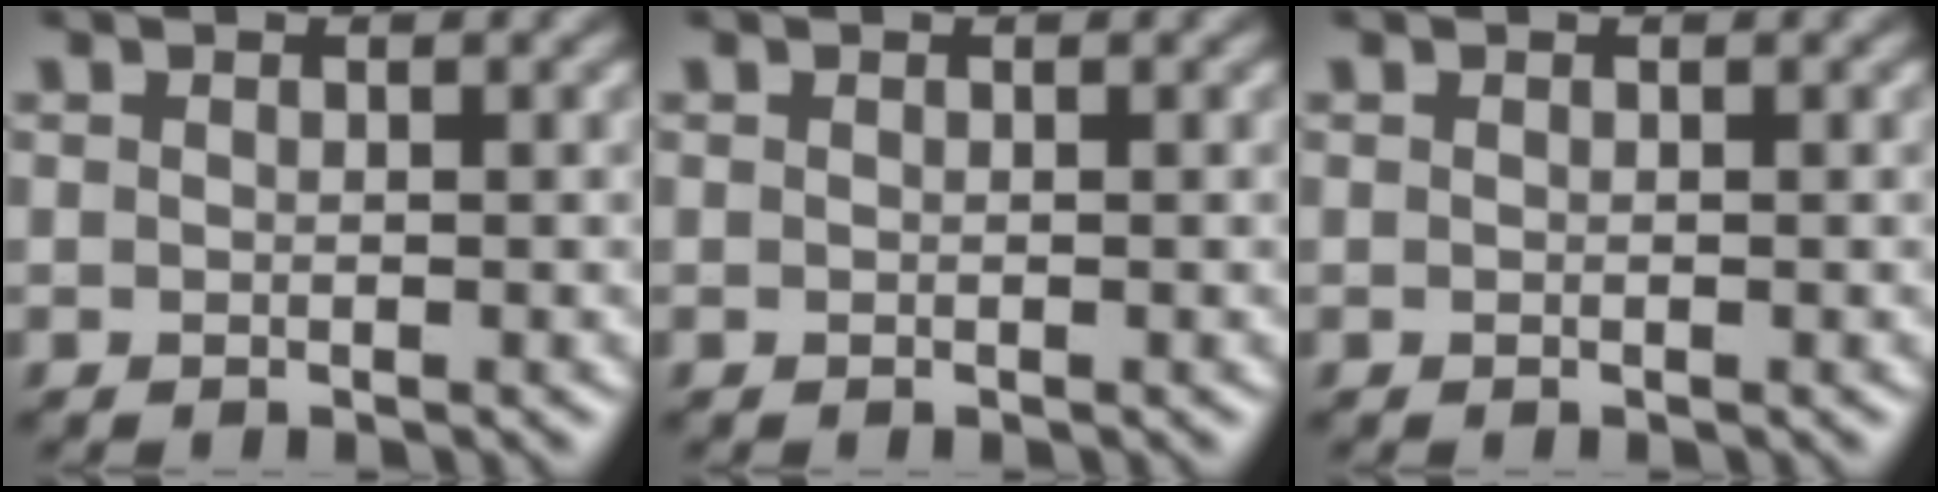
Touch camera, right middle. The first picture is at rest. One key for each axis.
{"total": 0.0}
{"total": 0.0}